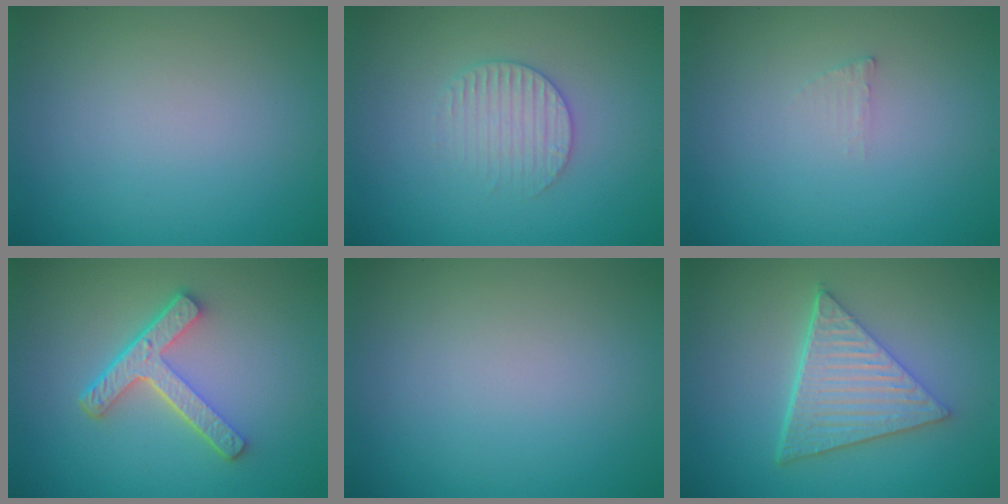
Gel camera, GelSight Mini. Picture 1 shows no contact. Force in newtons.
{"total": 2.5, "press": 2.5, "slide": 0.4}
{"total": 0.6, "press": 0.6, "slide": 0.1}
{"total": 4.4, "press": 3.2, "slide": 3.0}
{"total": 0.0}
{"total": 6.3, "press": 4.5, "slide": 4.3}